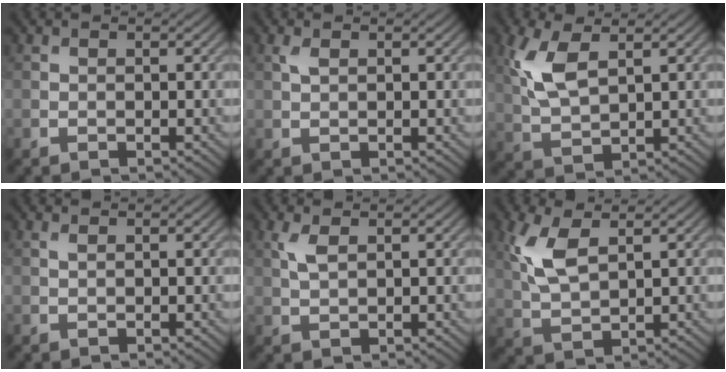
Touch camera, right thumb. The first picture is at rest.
{"total": 1.2, "force": [0.6, 0.5, 0.9], "torque": [-0.027, 0.002, 0.013]}
{"total": 7.0, "force": [2.7, 3.2, 5.6], "torque": [-0.138, 0.005, 0.055]}
{"total": 0.6, "force": [0.4, 0.2, 0.5], "torque": [-0.012, 0.001, 0.008]}
{"total": 2.5, "force": [1.1, 1.1, 2.0], "torque": [-0.053, 0.003, 0.025]}
{"total": 6.7, "force": [2.6, 3.0, 5.3], "torque": [-0.132, 0.004, 0.054]}